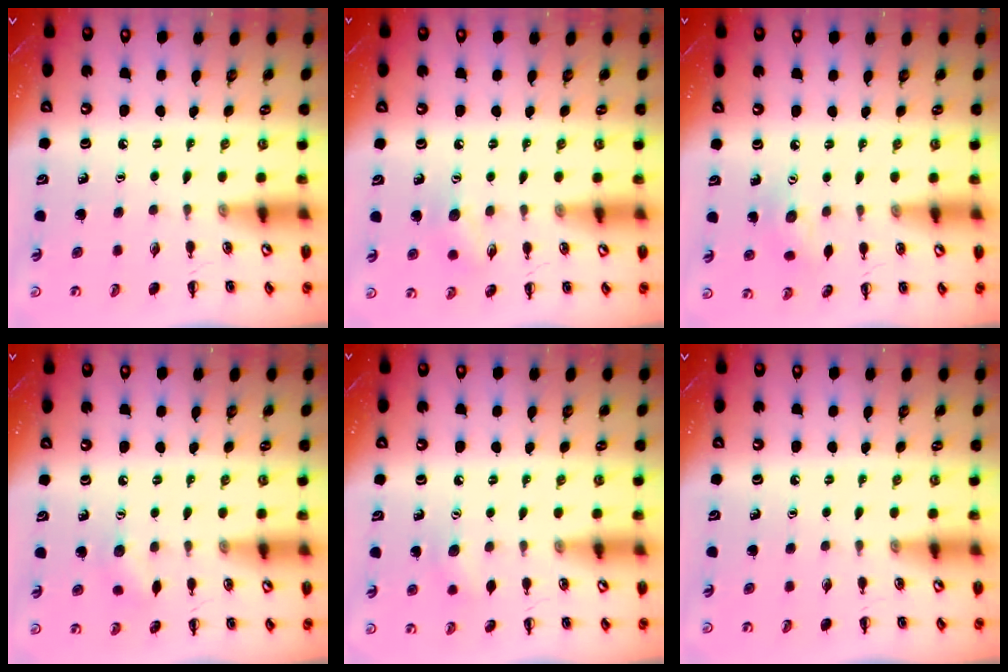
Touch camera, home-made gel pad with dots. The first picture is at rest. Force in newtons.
{"total": 7.5, "press": 7.4, "slide": 1.3}
{"total": 6.9, "press": 6.8, "slide": 1.3}
{"total": 6.5, "press": 6.4, "slide": 1.1}
{"total": 7.7, "press": 7.5, "slide": 1.6}
{"total": 0.0}